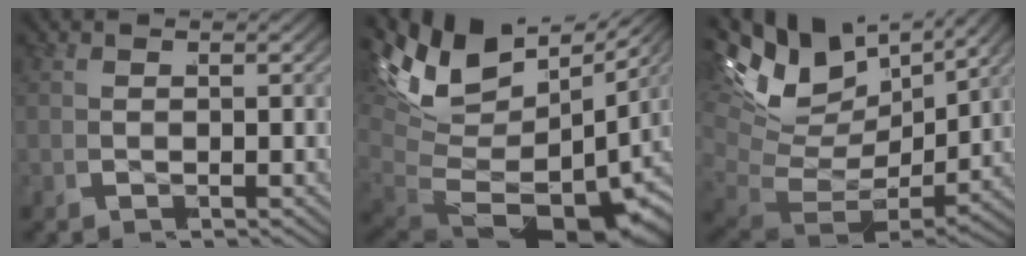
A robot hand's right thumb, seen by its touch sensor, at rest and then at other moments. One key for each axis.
{"total": 15.2, "fx": 0.1, "fy": 10.3, "fz": 11.2, "tx": -0.234, "ty": -0.045, "tz": 0.019}
{"total": 9.8, "fx": 0.7, "fy": 6.8, "fz": 7.1, "tx": -0.170, "ty": -0.049, "tz": 0.026}